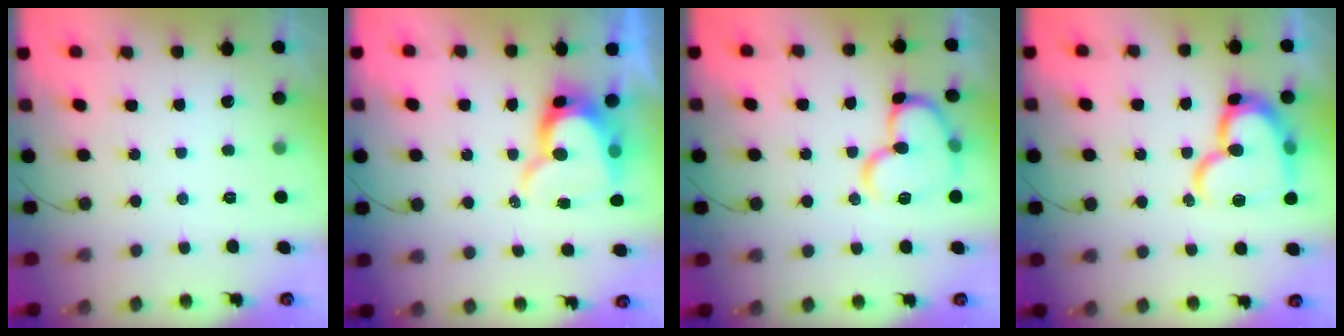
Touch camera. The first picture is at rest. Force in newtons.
{"total": 13.5, "press": 13.4, "slide": 1.4}
{"total": 14.2, "press": 14.2, "slide": 0.7}
{"total": 18.3, "press": 18.3, "slide": 0.9}